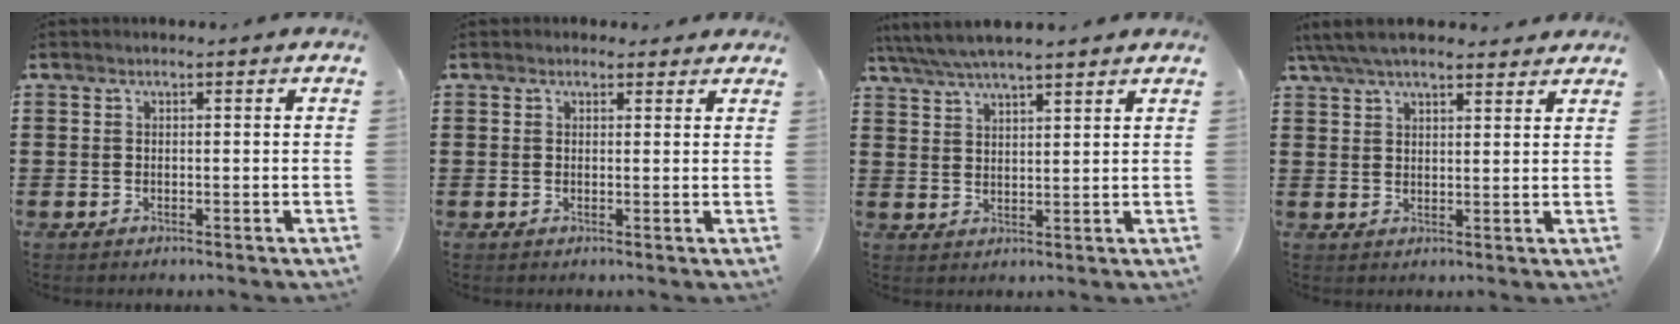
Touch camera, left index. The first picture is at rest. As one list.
[{"total": 1.4, "force": [1.2, 0.7, 0.1], "torque": [0.002, 0.002, 0.021]}, {"total": 4.6, "force": [4.2, 0.4, 1.9], "torque": [-0.050, -0.013, 0.074]}, {"total": 5.8, "force": [5.0, 1.2, 2.7], "torque": [-0.065, -0.005, 0.093]}]